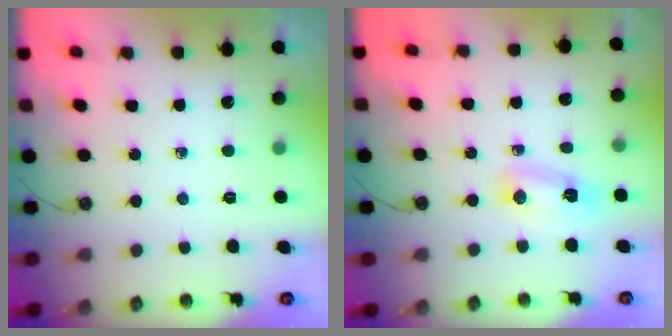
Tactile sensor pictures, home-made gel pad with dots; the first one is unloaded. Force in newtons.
{"total": 6.2, "press": 5.0, "slide": 3.7}